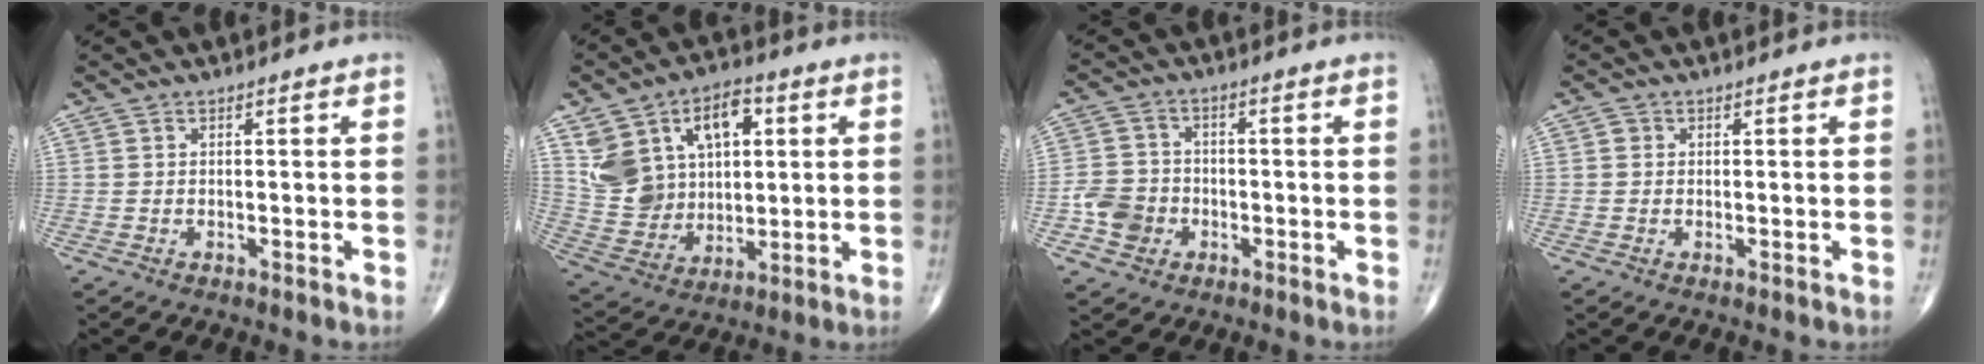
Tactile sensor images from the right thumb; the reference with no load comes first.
{"total": 16.5, "force": [5.5, 11.6, 10.4], "torque": [-0.144, -0.004, 0.111]}
{"total": 6.2, "force": [-2.1, 5.4, 2.4], "torque": [-0.022, 0.018, -0.042]}
{"total": 1.0, "force": [0.1, 1.0, 0.3], "torque": [0.001, 0.002, 0.000]}